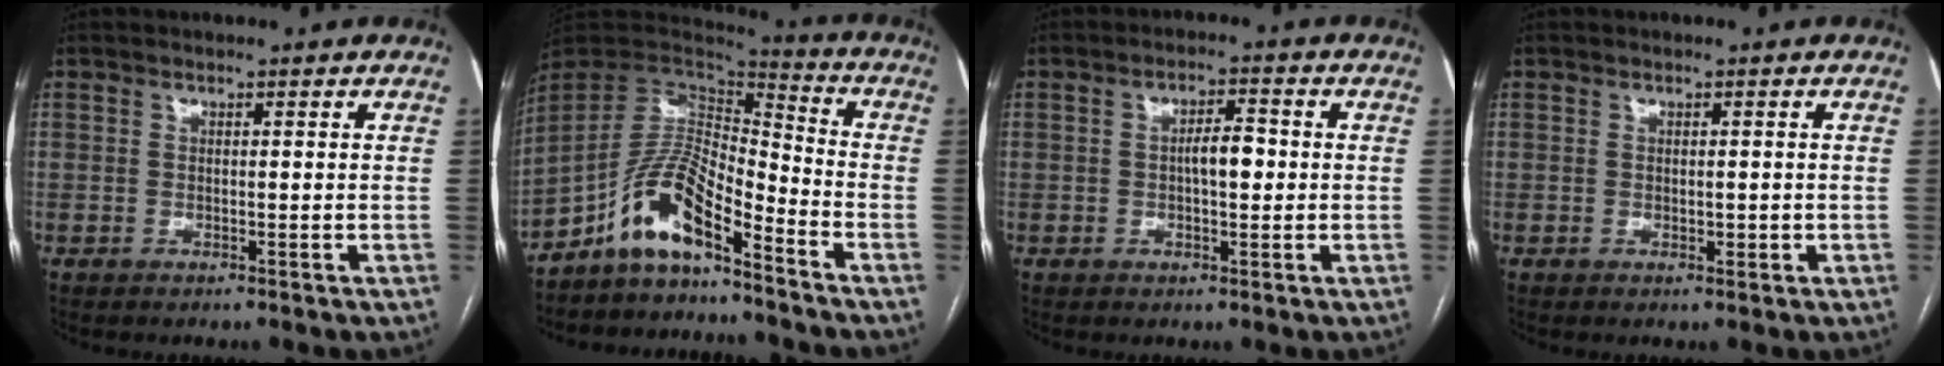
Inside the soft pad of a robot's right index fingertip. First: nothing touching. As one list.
[{"total": 10.9, "force": [-7.7, 2.7, 7.2], "torque": [-0.144, 0.027, -0.143]}, {"total": 4.1, "force": [-0.1, 1.4, 3.8], "torque": [-0.064, 0.009, -0.001]}, {"total": 1.1, "force": [-0.2, 0.6, 0.9], "torque": [-0.012, -0.001, 0.001]}]